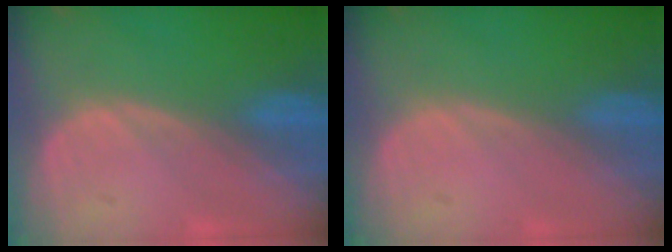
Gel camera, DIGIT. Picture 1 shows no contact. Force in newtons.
{"total": 0.0}